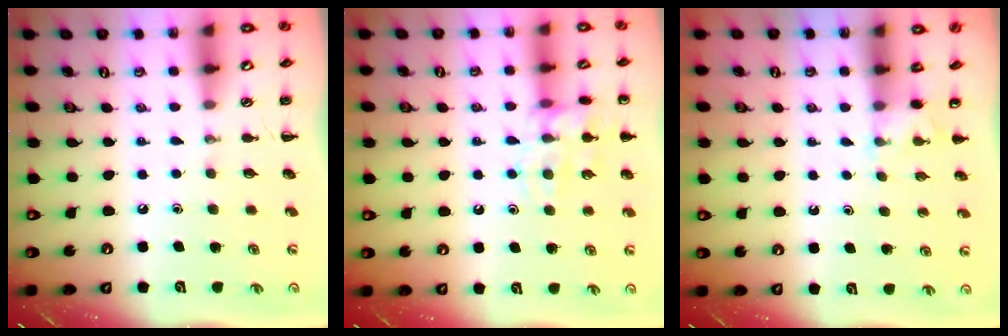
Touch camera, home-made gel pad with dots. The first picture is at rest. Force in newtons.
{"total": 12.8, "press": 12.8, "slide": 0.9}
{"total": 2.6, "press": 2.4, "slide": 1.0}